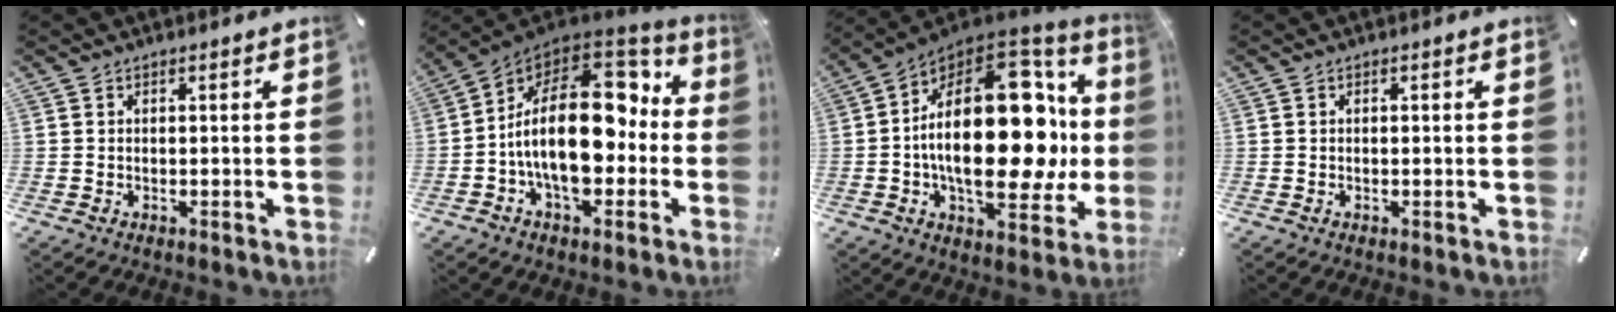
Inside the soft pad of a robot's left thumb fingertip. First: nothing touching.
{"total": 24.7, "force": [0.7, 14.4, 20.0], "torque": [-0.361, -0.002, 0.020]}
{"total": 34.1, "force": [0.8, 17.8, 29.1], "torque": [-0.500, -0.015, 0.020]}
{"total": 0.5, "force": [-0.1, 0.2, 0.5], "torque": [-0.009, -0.001, -0.001]}